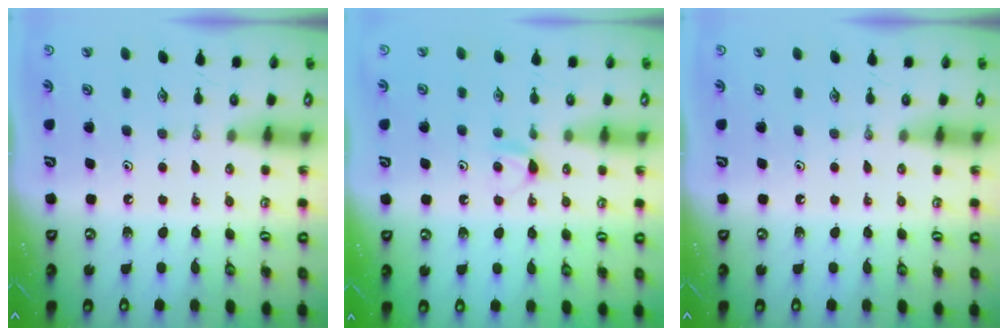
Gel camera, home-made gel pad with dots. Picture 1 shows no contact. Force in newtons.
{"total": 6.0, "press": 6.0, "slide": 0.7}
{"total": 0.0}